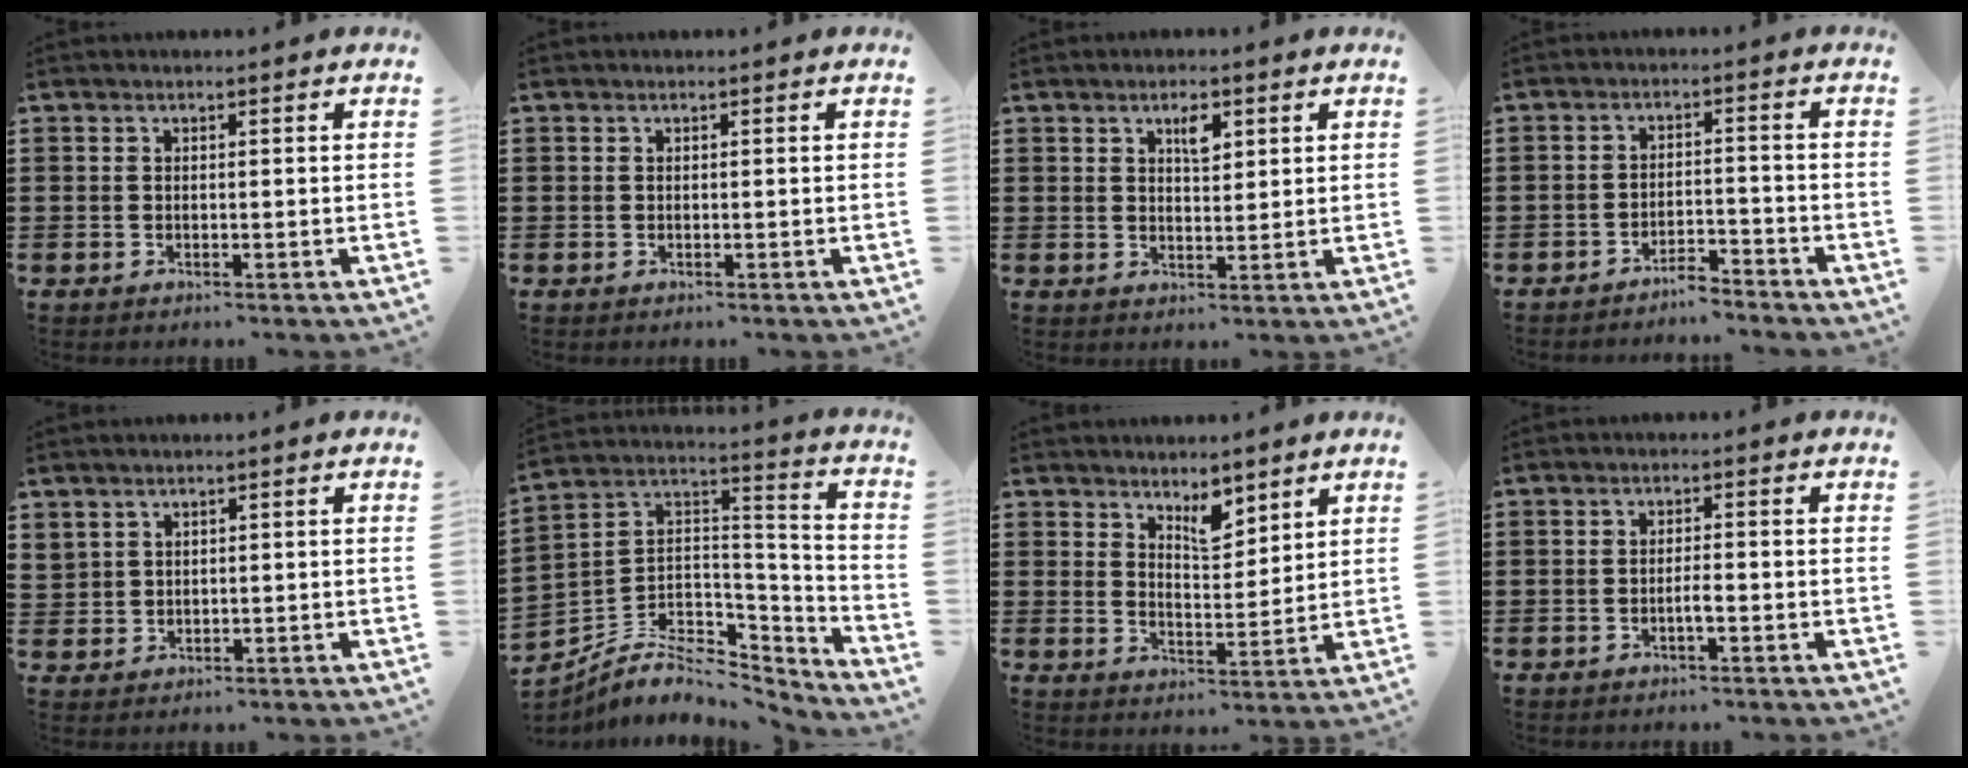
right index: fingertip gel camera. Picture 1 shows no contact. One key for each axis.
{"total": 0.0}
{"total": 3.3, "fx": 1.8, "fy": 1.4, "fz": 2.5, "tx": -0.038, "ty": 0.000, "tz": 0.027}
{"total": 3.5, "fx": -3.4, "fy": 0.0, "fz": 0.4, "tx": -0.014, "ty": -0.001, "tz": -0.072}
{"total": 2.0, "fx": 1.7, "fy": 1.0, "fz": 0.2, "tx": -0.010, "ty": 0.003, "tz": 0.034}
{"total": 7.1, "fx": -5.2, "fy": 4.0, "fz": 2.8, "tx": -0.066, "ty": -0.005, "tz": -0.098}
{"total": 4.5, "fx": 3.6, "fy": 1.5, "fz": 2.3, "tx": -0.036, "ty": -0.009, "tz": 0.061}
{"total": 1.9, "fx": -0.7, "fy": 0.1, "fz": 1.7, "tx": -0.032, "ty": -0.001, "tz": -0.013}